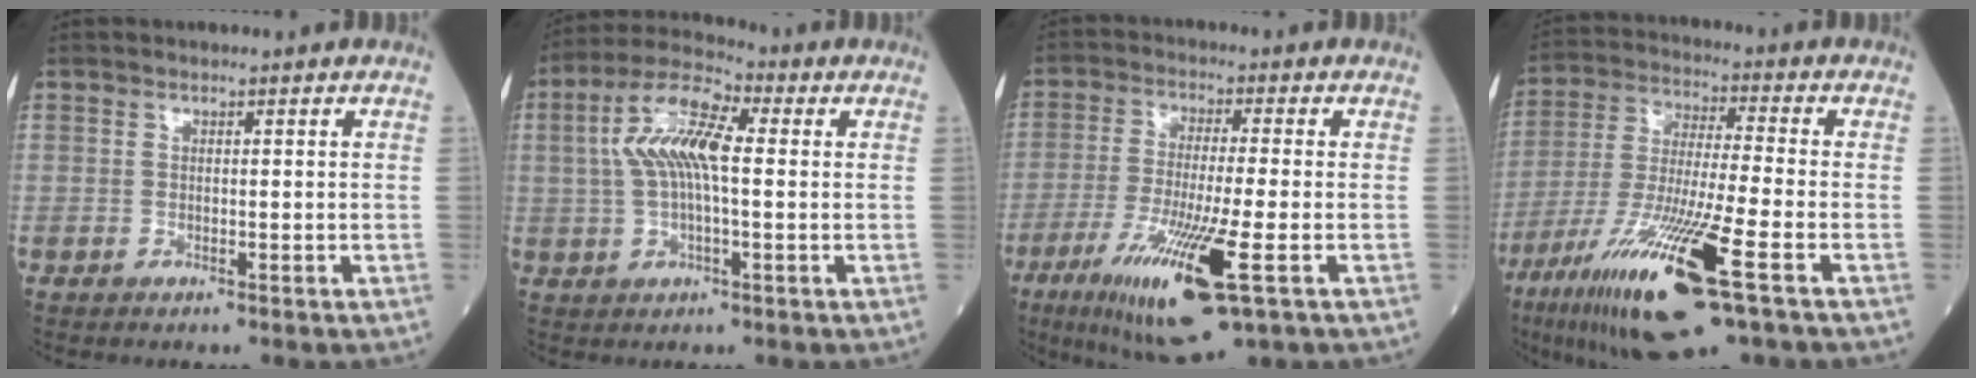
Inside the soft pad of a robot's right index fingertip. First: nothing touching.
{"total": 9.8, "force": [1.2, 2.9, 9.2], "torque": [-0.194, 0.025, 0.019]}
{"total": 14.4, "force": [-6.0, 1.1, 13.0], "torque": [-0.256, -0.040, -0.098]}
{"total": 18.7, "force": [-9.2, 1.3, 16.2], "torque": [-0.329, -0.047, -0.164]}